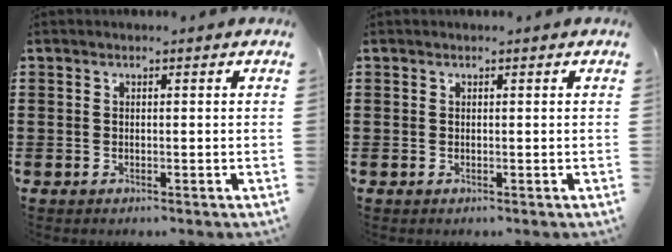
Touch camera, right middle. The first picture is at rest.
{"total": 0.0}